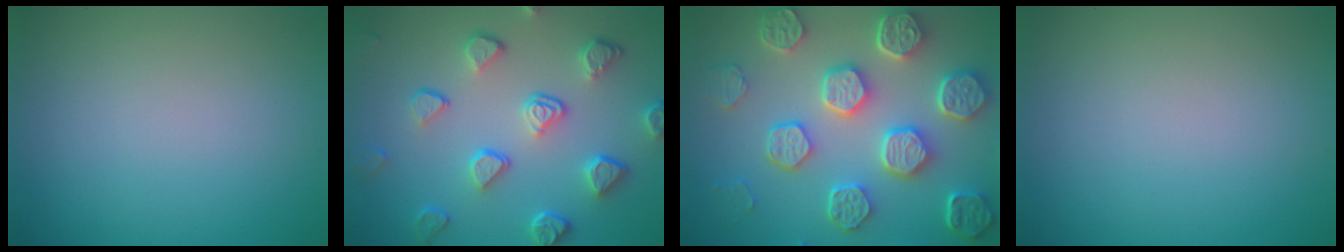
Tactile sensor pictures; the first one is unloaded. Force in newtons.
{"total": 5.2, "press": 4.2, "slide": 3.0}
{"total": 8.1, "press": 6.5, "slide": 4.8}
{"total": 0.0}